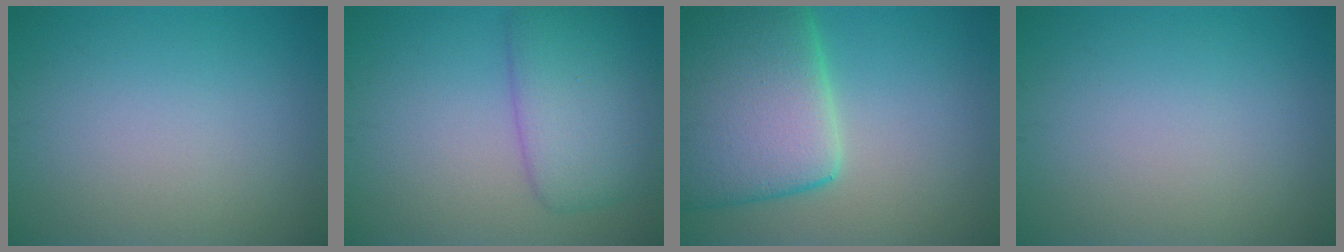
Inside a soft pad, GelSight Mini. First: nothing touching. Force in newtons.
{"total": 5.7, "press": 5.7, "slide": 0.2}
{"total": 13.0, "press": 13.0, "slide": 0.8}
{"total": 0.0}